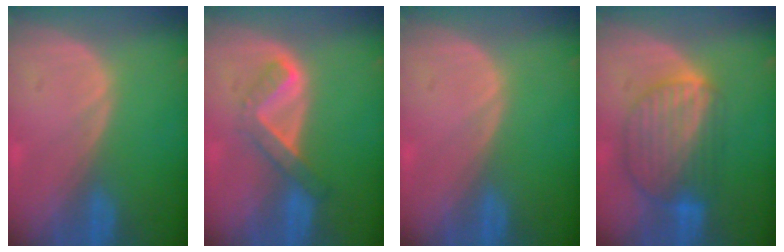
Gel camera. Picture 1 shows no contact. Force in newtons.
{"total": 5.4, "press": 4.7, "slide": 2.7}
{"total": 0.0}
{"total": 8.9, "press": 7.7, "slide": 4.4}